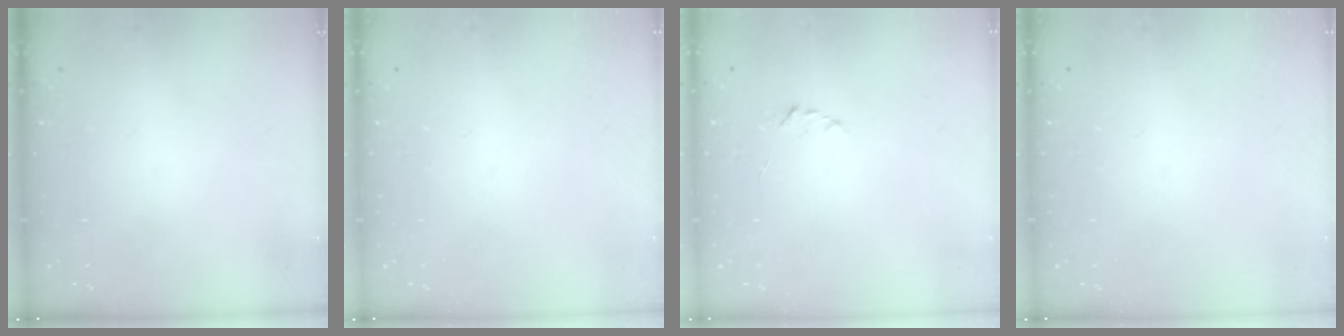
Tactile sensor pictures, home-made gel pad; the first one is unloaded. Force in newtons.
{"total": 0.0}
{"total": 1.9, "press": 1.9, "slide": 0.2}
{"total": 0.0}